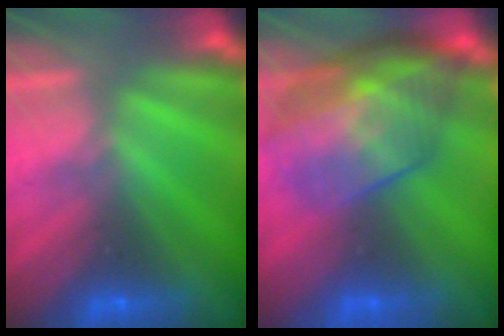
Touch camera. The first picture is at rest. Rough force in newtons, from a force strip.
{"total": 7.5}